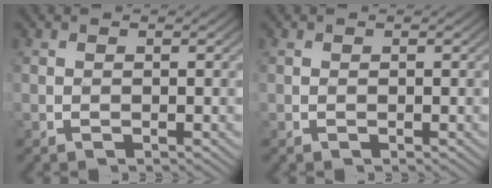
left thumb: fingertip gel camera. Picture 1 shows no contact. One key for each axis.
{"total": 0.0}